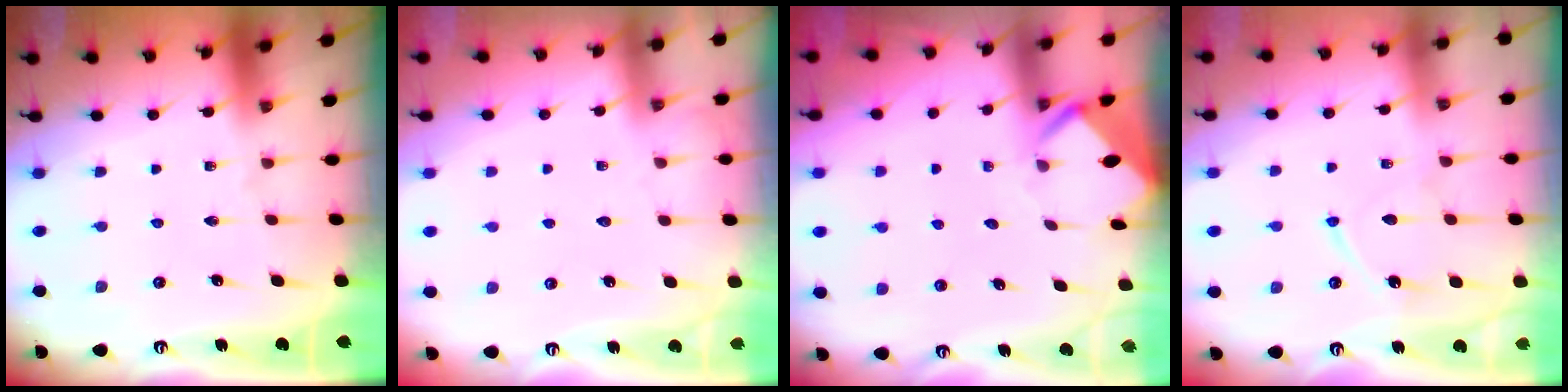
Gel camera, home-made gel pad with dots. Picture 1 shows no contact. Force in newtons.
{"total": 2.9, "press": 2.8, "slide": 0.4}
{"total": 3.7, "press": 3.7, "slide": 0.2}
{"total": 8.0, "press": 8.0, "slide": 0.8}